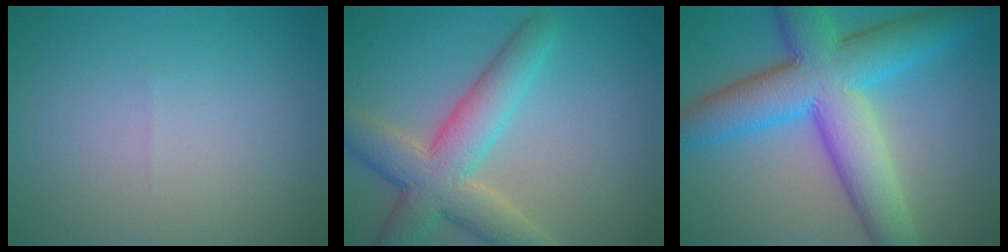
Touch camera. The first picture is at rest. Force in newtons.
{"total": 6.9, "press": 6.9, "slide": 0.4}
{"total": 10.8, "press": 10.8, "slide": 0.1}